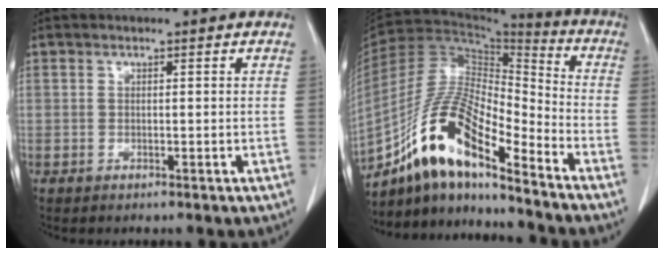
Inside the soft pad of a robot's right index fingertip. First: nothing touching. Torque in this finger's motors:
{"motor_torque": [1.12, -1.02, 0.88, 0.21]}